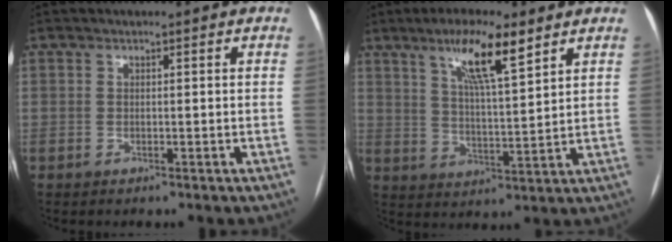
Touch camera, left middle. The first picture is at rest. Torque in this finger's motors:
{"motor_torque": [1.15, -0.99, 0.23, 0.06]}